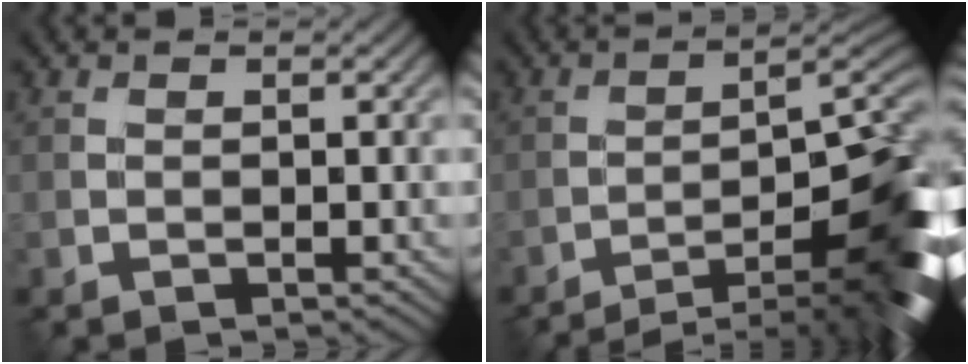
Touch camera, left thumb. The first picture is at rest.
{"total": 13.7, "force": [-8.8, 3.2, 10.0], "torque": [-0.137, 0.003, -0.125]}